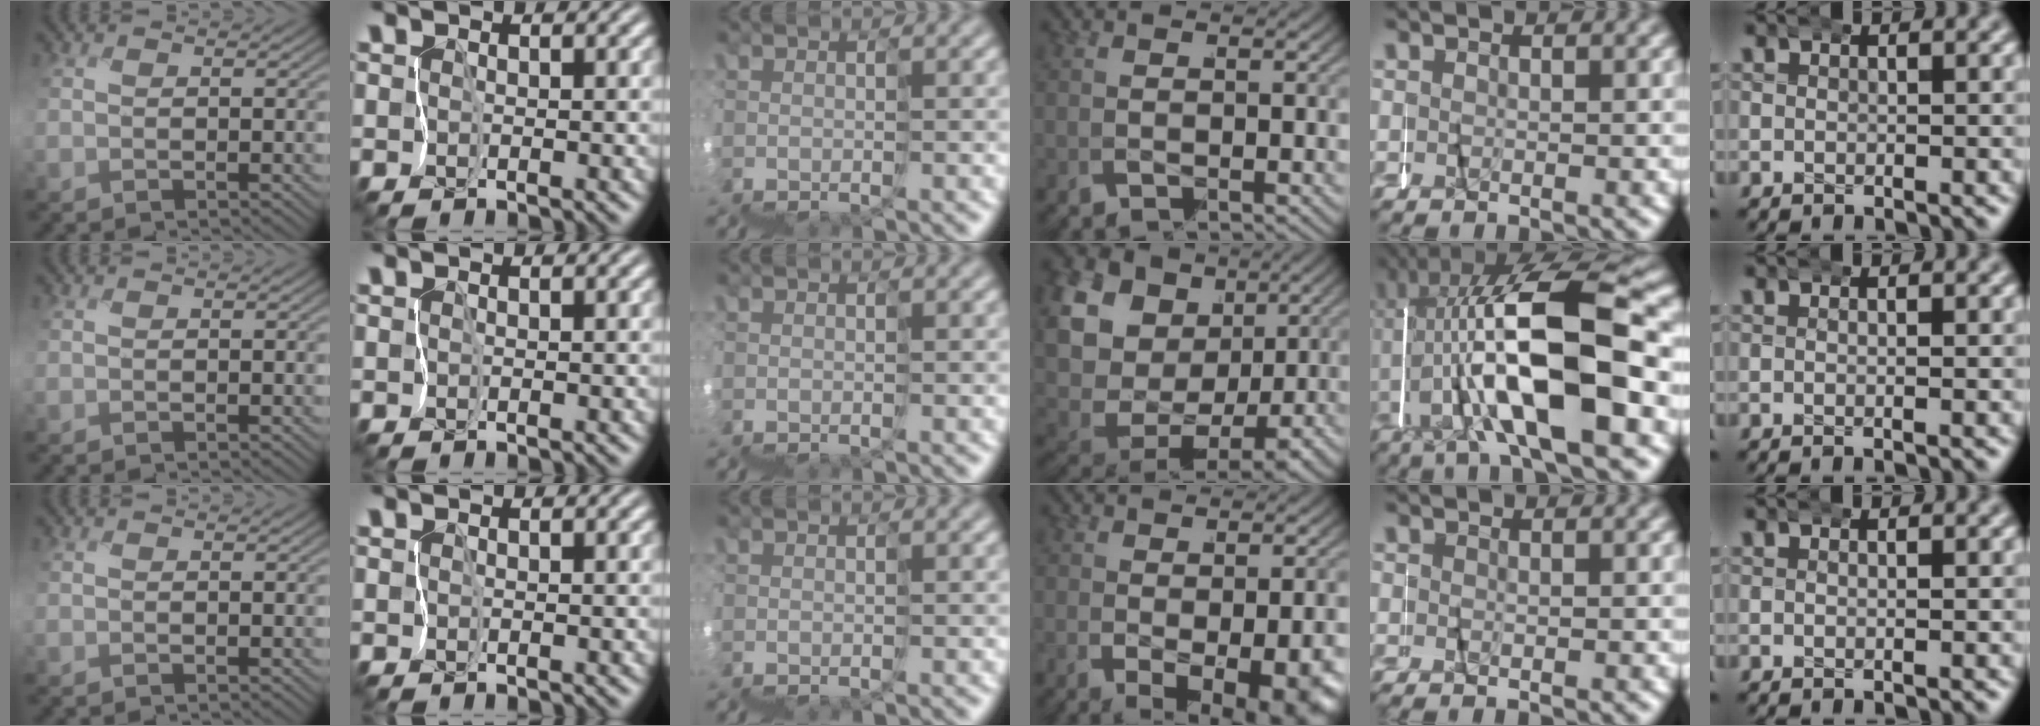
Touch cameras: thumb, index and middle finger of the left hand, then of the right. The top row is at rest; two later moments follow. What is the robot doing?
{"motion": "wrap", "object": "netting"}